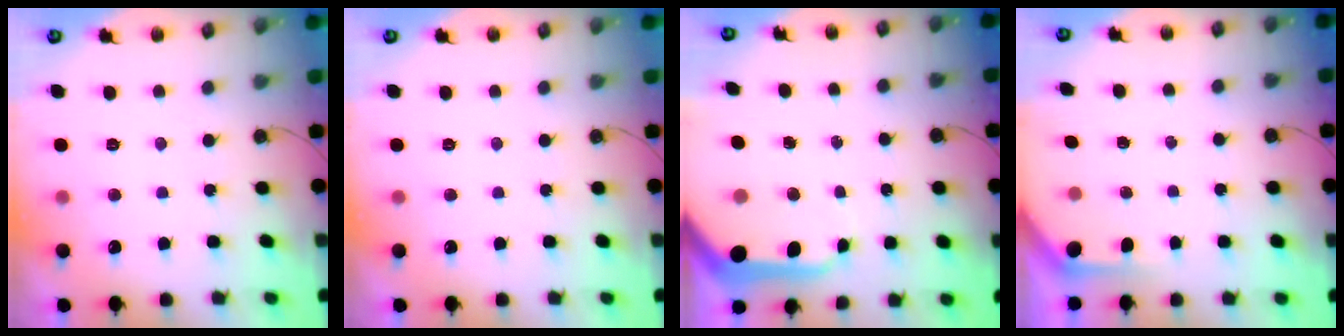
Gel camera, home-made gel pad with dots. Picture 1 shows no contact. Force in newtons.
{"total": 0.0}
{"total": 12.0, "press": 11.9, "slide": 1.1}
{"total": 1.9, "press": 1.9, "slide": 0.2}